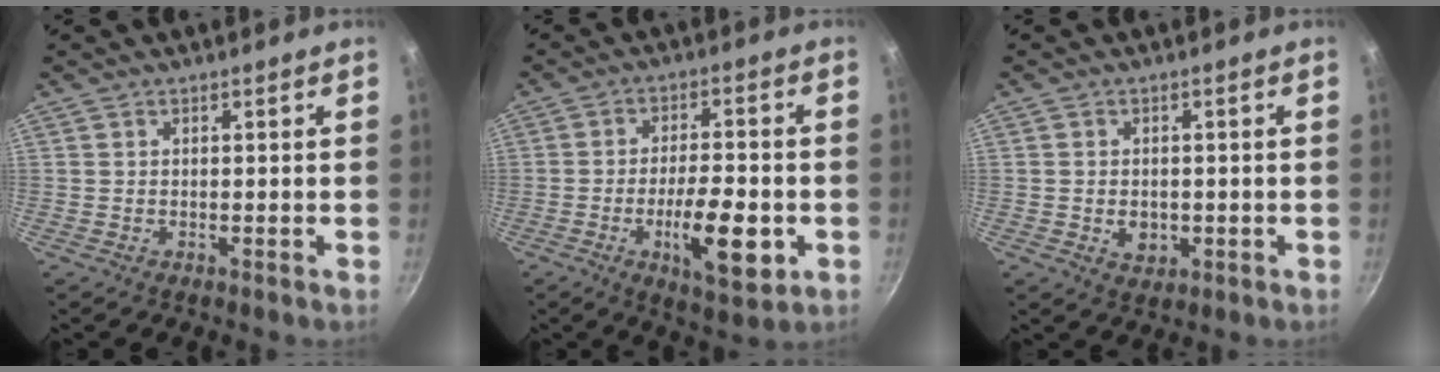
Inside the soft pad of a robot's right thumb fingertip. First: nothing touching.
{"total": 12.6, "force": [-3.8, 4.5, 11.2], "torque": [-0.162, 0.011, -0.055]}
{"total": 3.9, "force": [-0.7, 3.0, 2.3], "torque": [-0.028, 0.002, -0.005]}